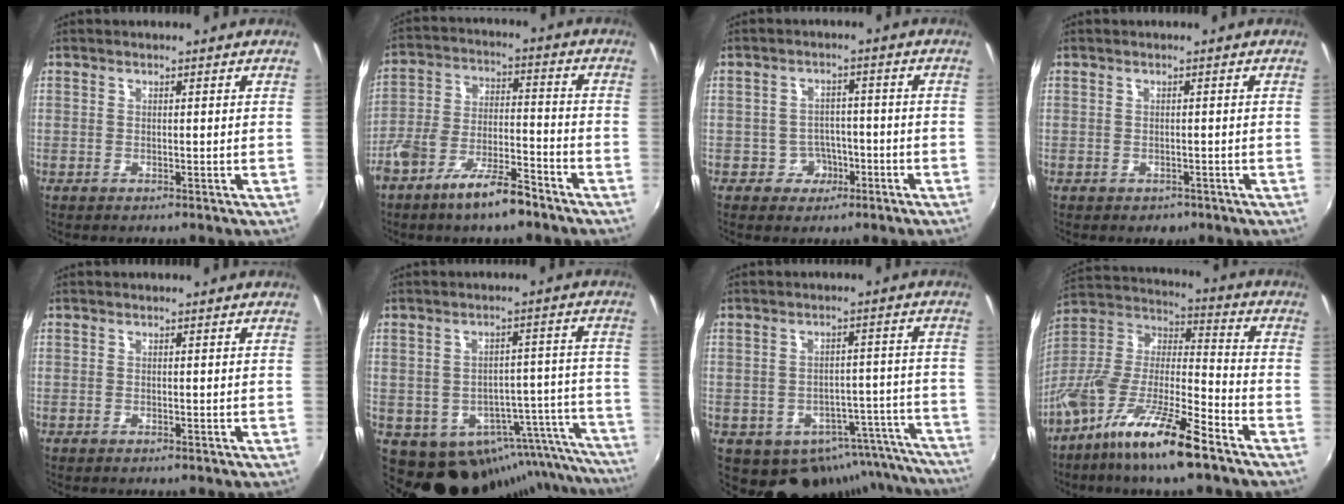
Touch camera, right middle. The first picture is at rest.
{"total": 10.4, "force": [-7.1, 3.1, 6.9], "torque": [-0.135, 0.004, -0.122]}
{"total": 4.3, "force": [-2.1, 3.7, 0.7], "torque": [-0.017, 0.013, -0.025]}
{"total": 1.8, "force": [-1.0, 1.4, 0.6], "torque": [-0.013, -0.006, -0.011]}
{"total": 0.0}
{"total": 21.0, "force": [-13.6, 11.6, 11.0], "torque": [-0.145, 0.005, -0.154]}
{"total": 16.9, "force": [-12.7, 9.2, 6.3], "torque": [-0.091, 0.023, -0.136]}
{"total": 18.4, "force": [-12.0, 3.6, 13.5], "torque": [-0.255, -0.017, -0.229]}